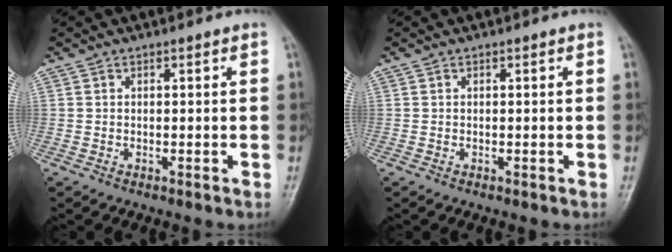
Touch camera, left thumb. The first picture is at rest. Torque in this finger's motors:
{"motor_torque": [-0.05, 0.13, -0.03, -0.09, 0.00]}